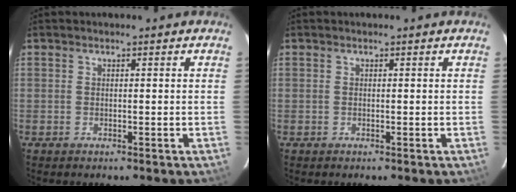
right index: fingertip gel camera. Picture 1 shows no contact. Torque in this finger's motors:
{"motor_torque": [0.14, 0.09, -0.01, 0.01]}